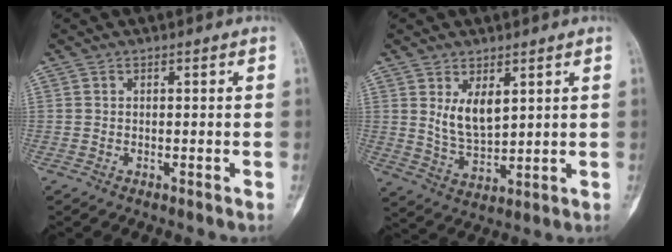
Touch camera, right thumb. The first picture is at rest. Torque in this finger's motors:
{"motor_torque": [0.93, 1.02, 0.72, 0.21, 0.19]}